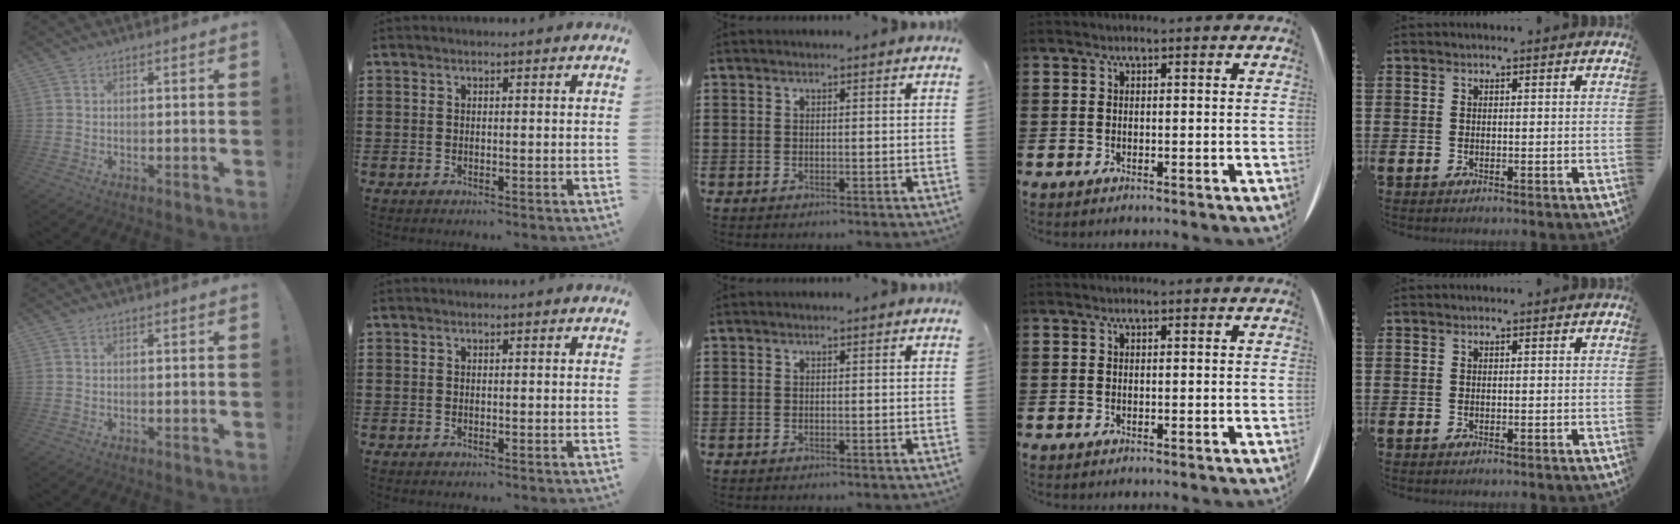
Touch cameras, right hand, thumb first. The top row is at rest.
{}